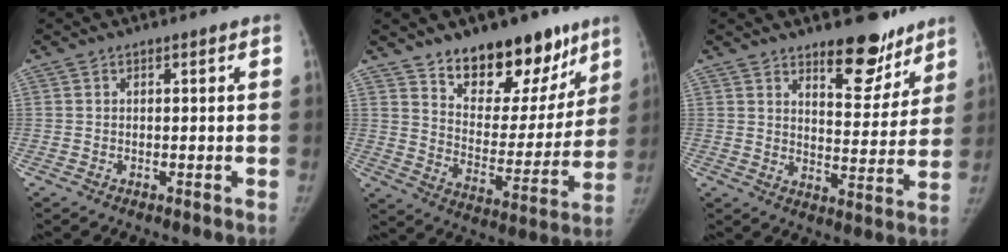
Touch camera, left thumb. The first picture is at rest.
{"total": 20.3, "force": [14.0, 10.5, 10.4], "torque": [-0.084, -0.086, 0.212]}
{"total": 11.7, "force": [8.8, 4.7, 6.2], "torque": [-0.040, -0.065, 0.130]}